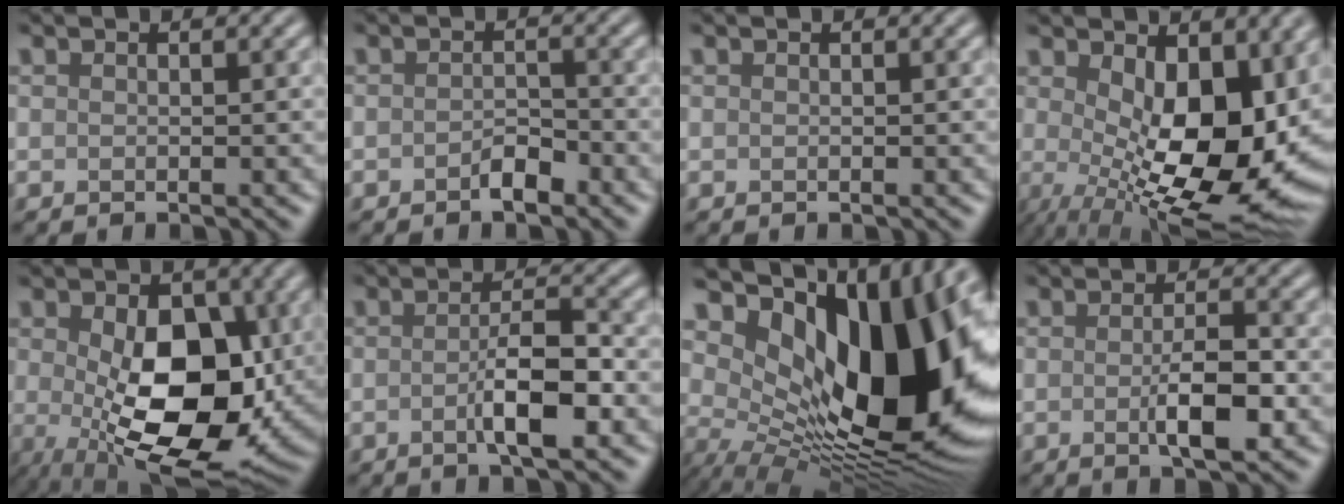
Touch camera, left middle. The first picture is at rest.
{"total": 1.5, "force": [-1.1, 0.7, 0.8], "torque": [-0.015, 0.002, -0.020]}
{"total": 0.0}
{"total": 15.2, "force": [-0.2, 7.2, 13.4], "torque": [-0.172, -0.015, 0.005]}
{"total": 12.3, "force": [-0.5, 6.6, 10.3], "torque": [-0.154, -0.013, -0.005]}
{"total": 4.2, "force": [-1.1, 0.8, 4.0], "torque": [-0.068, 0.004, -0.022]}
{"total": 16.1, "force": [4.4, 8.3, 13.0], "torque": [-0.185, -0.012, 0.081]}
{"total": 3.8, "force": [-0.8, 0.9, 3.6], "torque": [-0.062, -0.004, -0.013]}